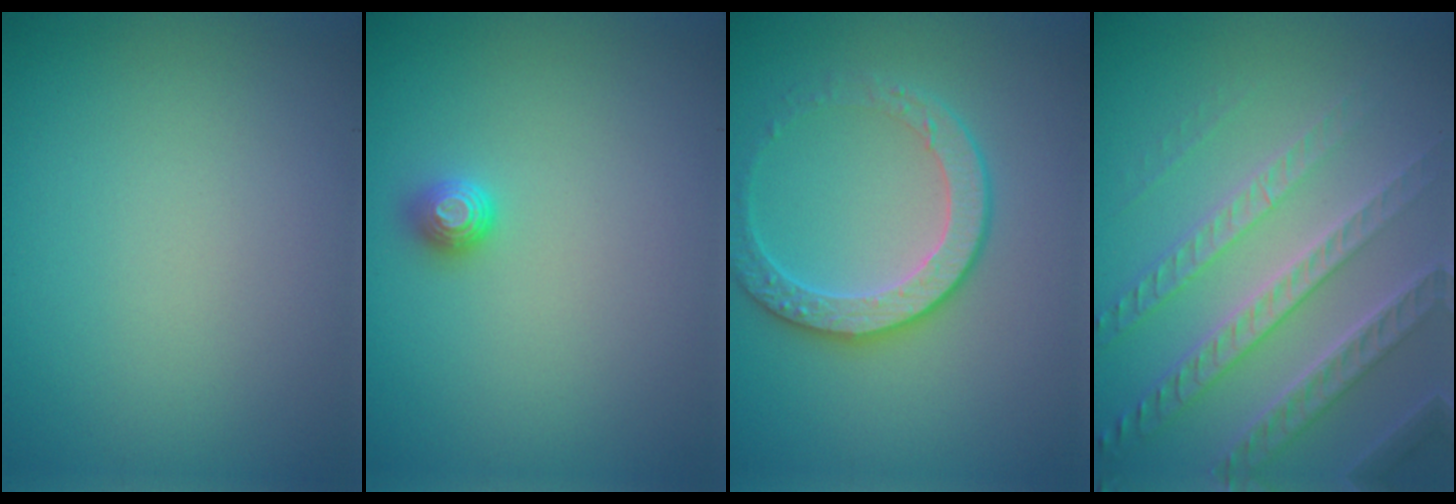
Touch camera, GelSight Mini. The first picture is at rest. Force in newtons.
{"total": 1.2, "press": 1.1, "slide": 0.4}
{"total": 3.8, "press": 3.4, "slide": 1.7}
{"total": 6.6, "press": 4.7, "slide": 4.5}